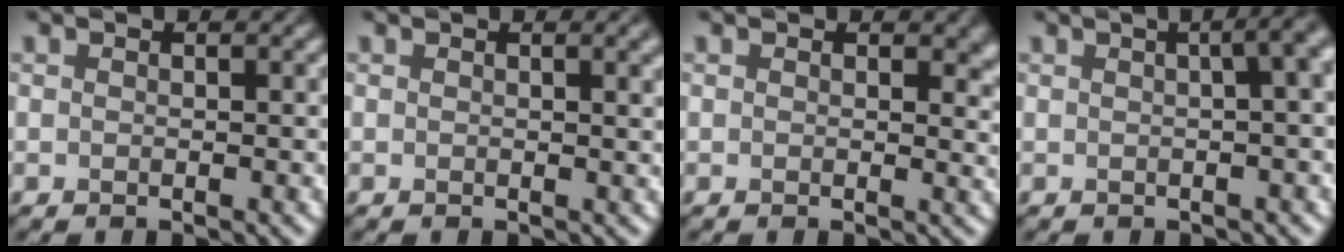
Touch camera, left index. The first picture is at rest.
{"total": 2.0, "force": [0.8, 0.6, 1.6], "torque": [-0.011, 0.005, 0.009]}
{"total": 1.9, "force": [0.6, 1.2, 1.4], "torque": [-0.010, -0.007, 0.006]}
{"total": 11.9, "force": [3.4, 6.5, 9.3], "torque": [-0.009, 0.070, 0.000]}